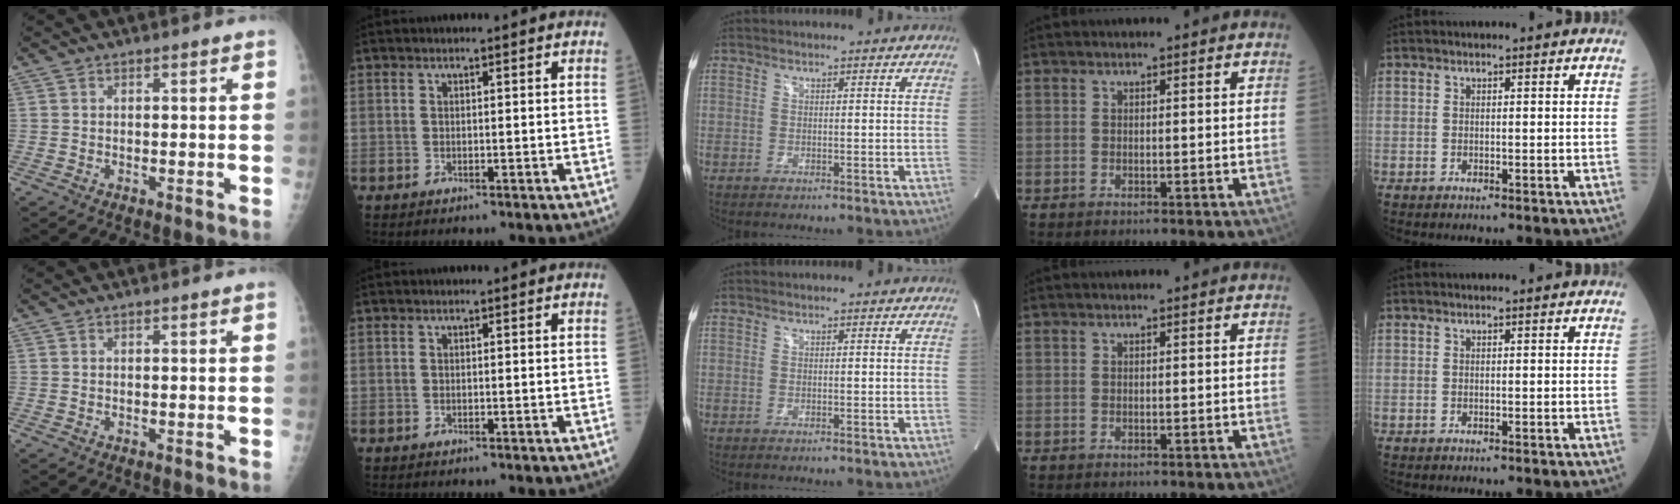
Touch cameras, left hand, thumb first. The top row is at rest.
{}